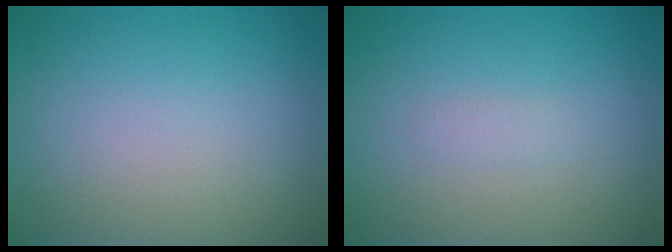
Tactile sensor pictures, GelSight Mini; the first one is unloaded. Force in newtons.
{"total": 0.7, "press": 0.7, "slide": 0.1}